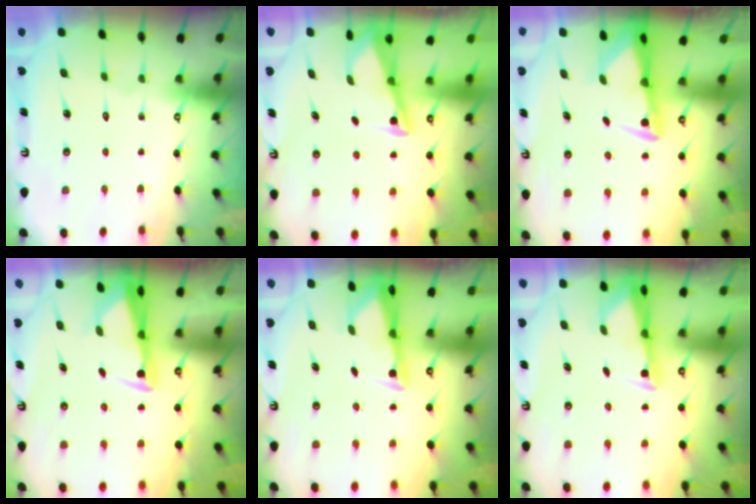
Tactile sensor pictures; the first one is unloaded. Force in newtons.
{"total": 3.4, "press": 3.4, "slide": 0.3}
{"total": 3.1, "press": 3.0, "slide": 0.5}
{"total": 2.8, "press": 2.7, "slide": 0.9}
{"total": 2.6, "press": 2.5, "slide": 0.4}
{"total": 2.5, "press": 2.5, "slide": 0.4}